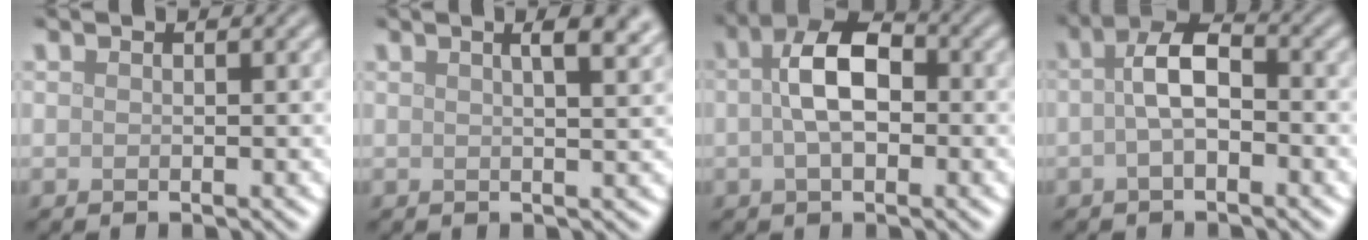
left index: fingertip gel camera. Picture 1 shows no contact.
{"total": 5.8, "force": [2.9, 2.4, 4.4], "torque": [-0.022, 0.037, 0.010]}
{"total": 5.7, "force": [0.3, 3.0, 4.8], "torque": [-0.085, 0.012, -0.004]}
{"total": 4.0, "force": [-0.3, 1.7, 3.5], "torque": [-0.067, 0.012, -0.014]}